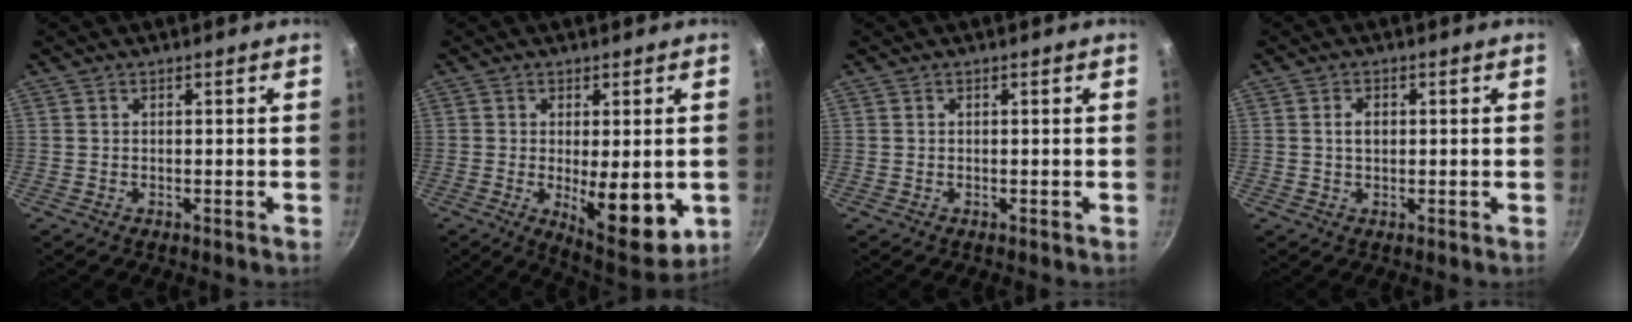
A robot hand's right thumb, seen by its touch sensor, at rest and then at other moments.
{"total": 12.5, "force": [-1.8, 4.7, 11.5], "torque": [-0.135, -0.015, -0.011]}
{"total": 0.0}
{"total": 2.2, "force": [0.3, 1.5, 1.6], "torque": [-0.020, 0.004, 0.005]}